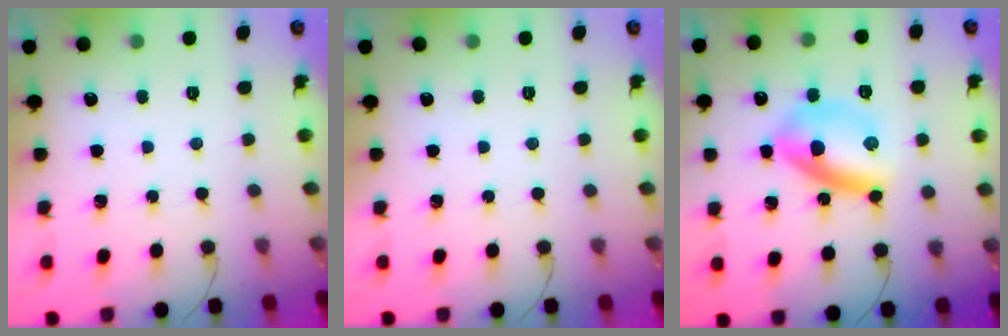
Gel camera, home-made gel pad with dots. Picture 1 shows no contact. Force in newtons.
{"total": 0.0}
{"total": 10.8, "press": 10.8, "slide": 0.3}